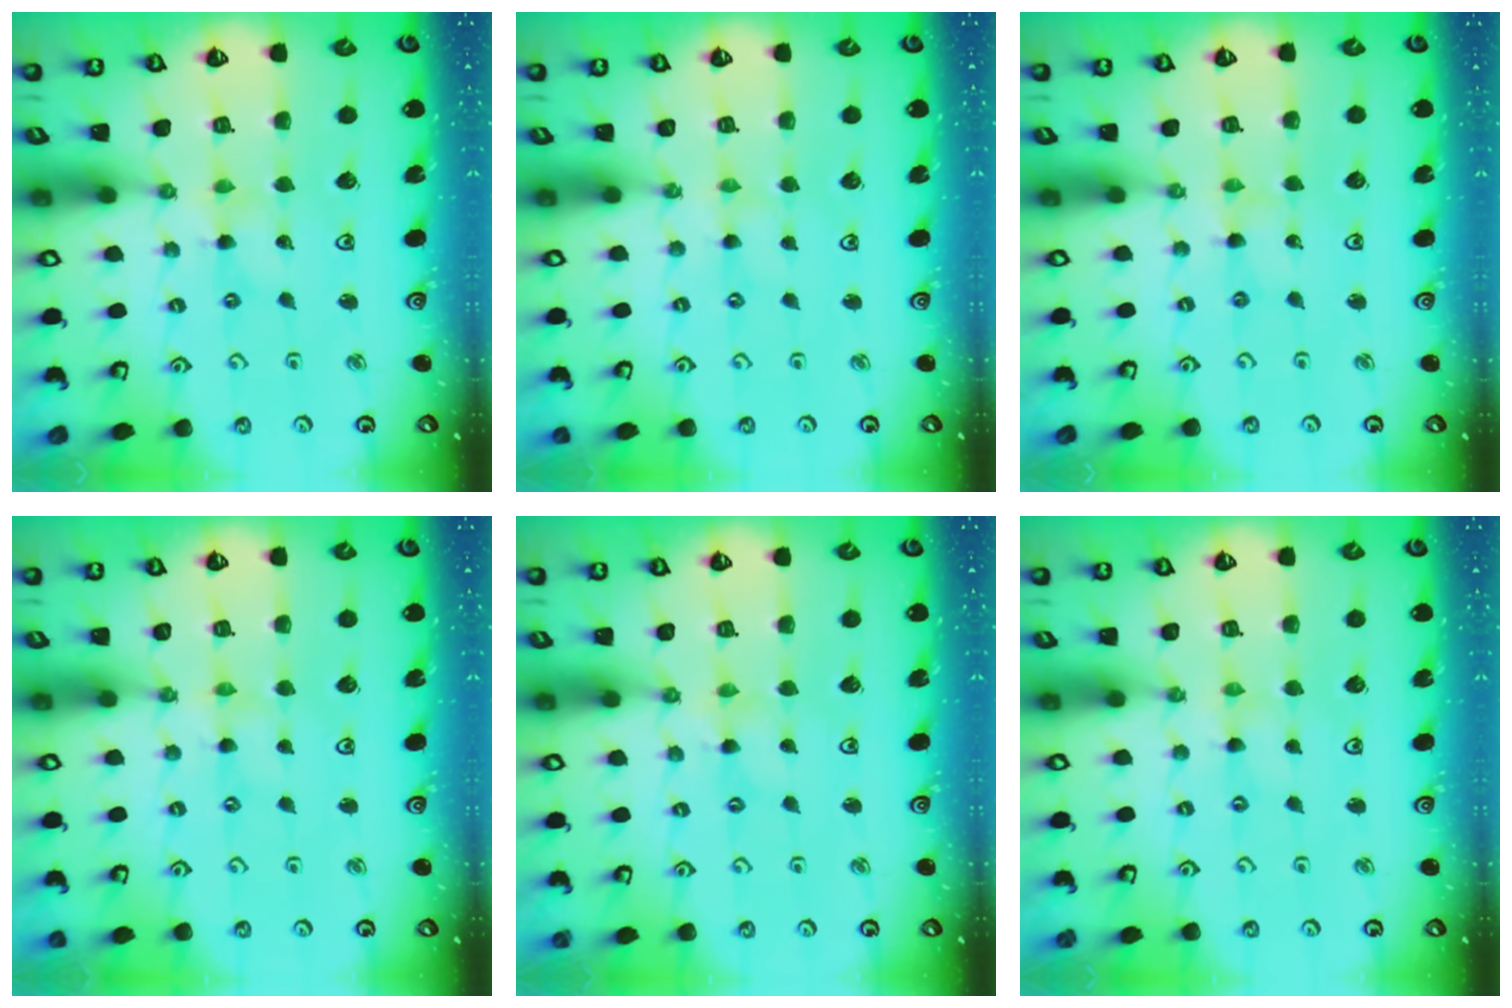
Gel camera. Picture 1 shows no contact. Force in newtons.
{"total": 0.6, "press": 0.6, "slide": 0.1}
{"total": 0.9, "press": 0.8, "slide": 0.1}
{"total": 0.5, "press": 0.5, "slide": 0.2}
{"total": 0.0}
{"total": 0.0}